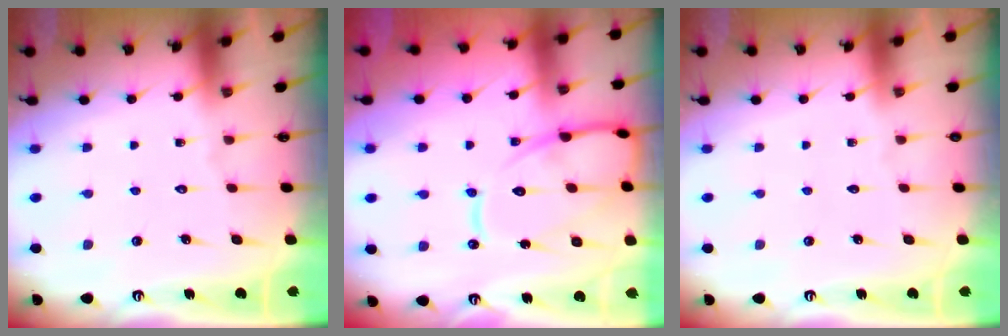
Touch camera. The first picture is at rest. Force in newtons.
{"total": 15.1, "press": 15.1, "slide": 1.1}
{"total": 0.0}